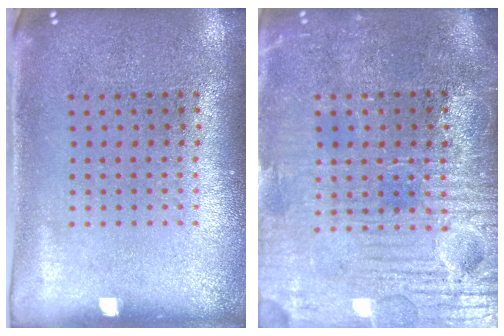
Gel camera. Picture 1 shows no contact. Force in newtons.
{"total": 3.9, "press": 3.8, "slide": 1.2}